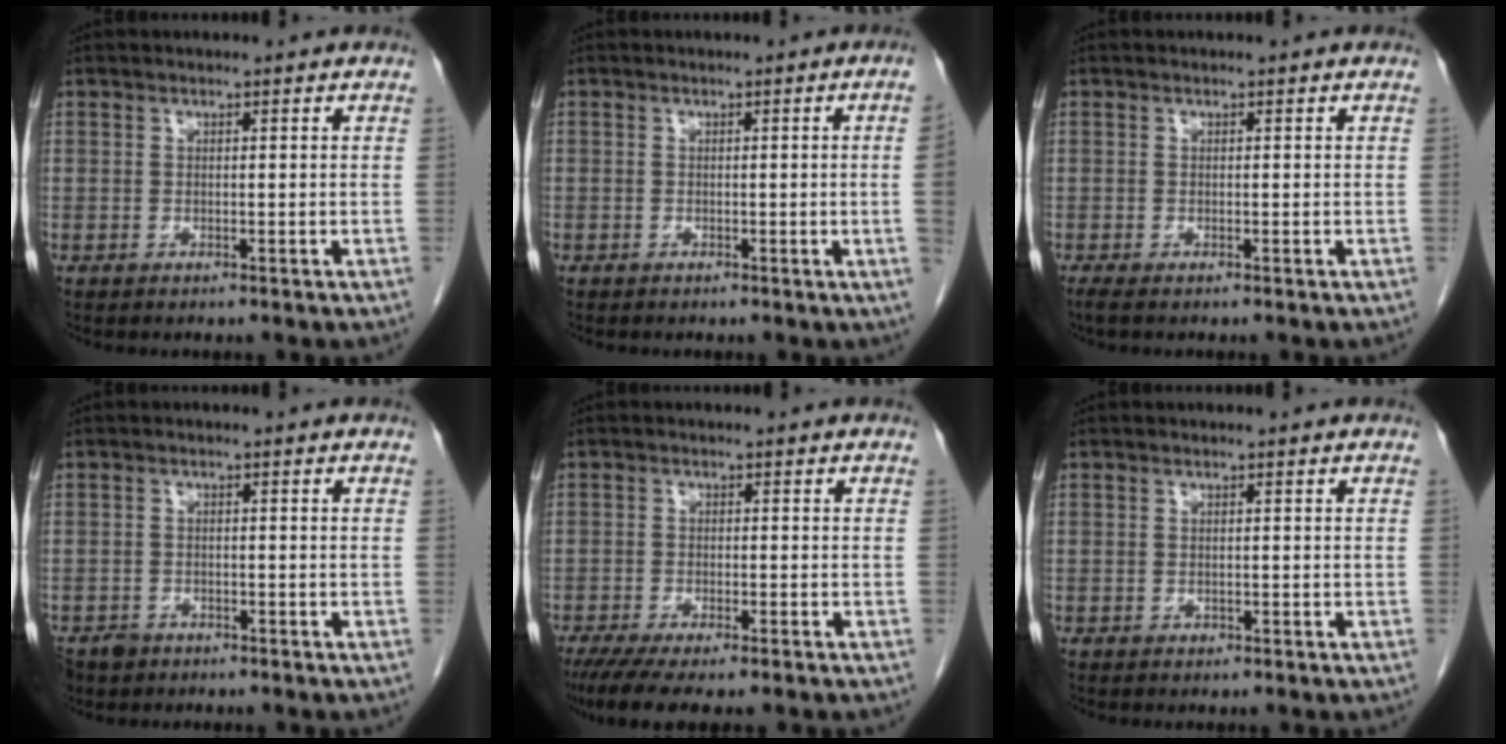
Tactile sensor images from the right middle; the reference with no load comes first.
{"total": 2.2, "force": [-0.2, -0.9, 2.0], "torque": [-0.020, 0.000, -0.001]}
{"total": 0.8, "force": [-0.7, -0.1, 0.5], "torque": [-0.012, -0.004, -0.013]}
{"total": 3.3, "force": [-2.4, 2.2, 0.5], "torque": [-0.010, 0.001, -0.039]}
{"total": 8.5, "force": [-6.7, 1.3, 5.0], "torque": [-0.073, -0.016, -0.104]}
{"total": 0.0}